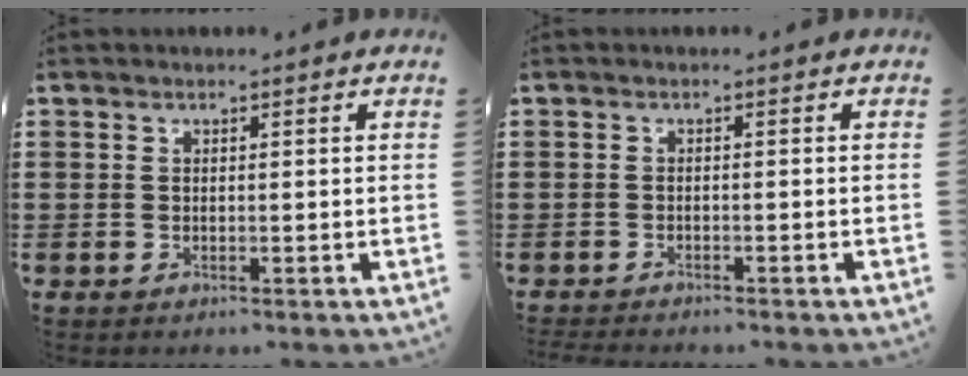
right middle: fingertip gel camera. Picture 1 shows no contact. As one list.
[{"total": 1.3, "force": [-1.3, 0.2, 0.1], "torque": [-0.005, 0.002, -0.027]}]